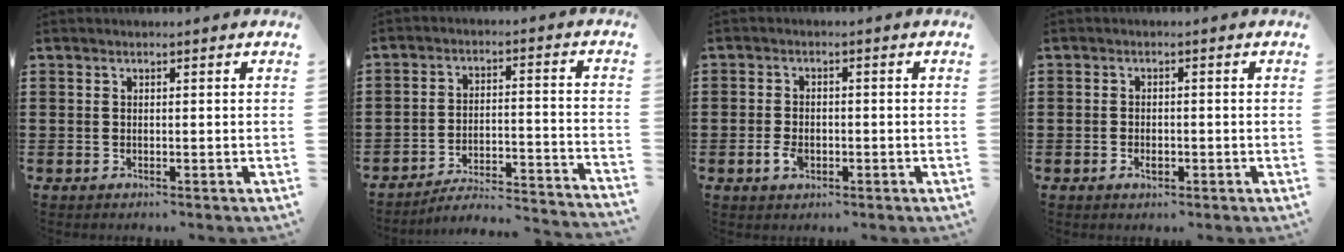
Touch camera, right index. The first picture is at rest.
{"total": 3.8, "force": [-3.5, 0.3, 1.3], "torque": [-0.038, -0.016, -0.078]}
{"total": 2.7, "force": [-1.0, 1.6, 1.9], "torque": [-0.045, -0.004, -0.019]}
{"total": 1.6, "force": [-0.7, 0.8, 1.2], "torque": [-0.023, -0.004, -0.010]}